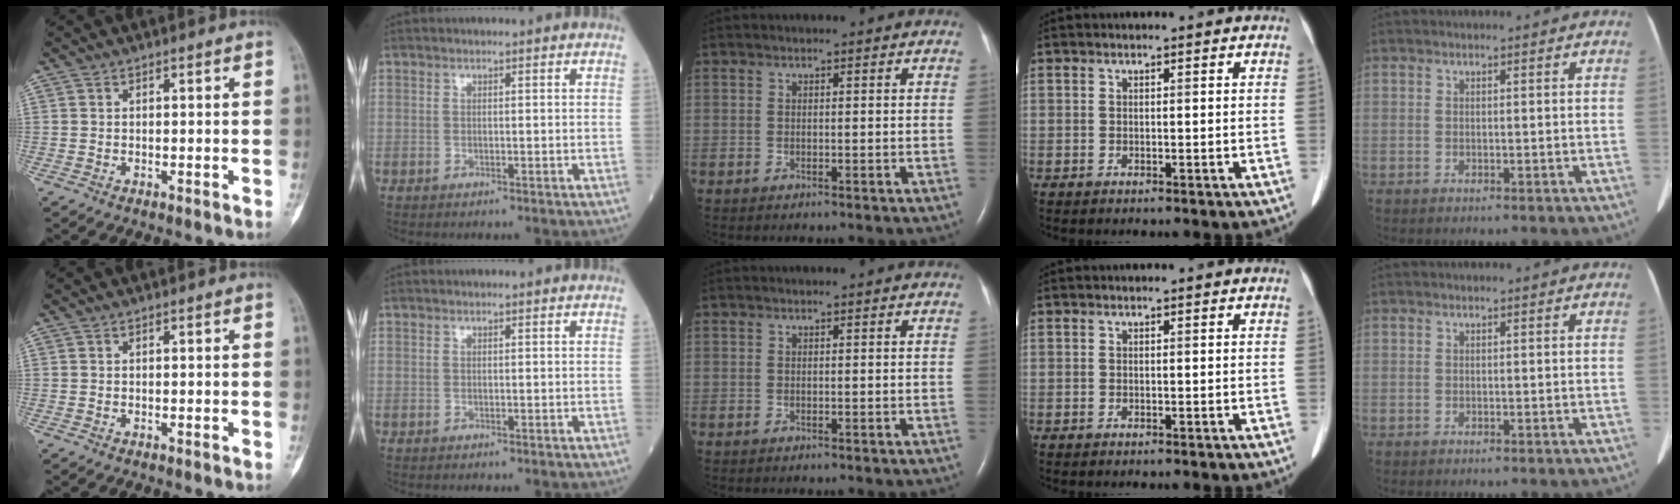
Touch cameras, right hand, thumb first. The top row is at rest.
{}